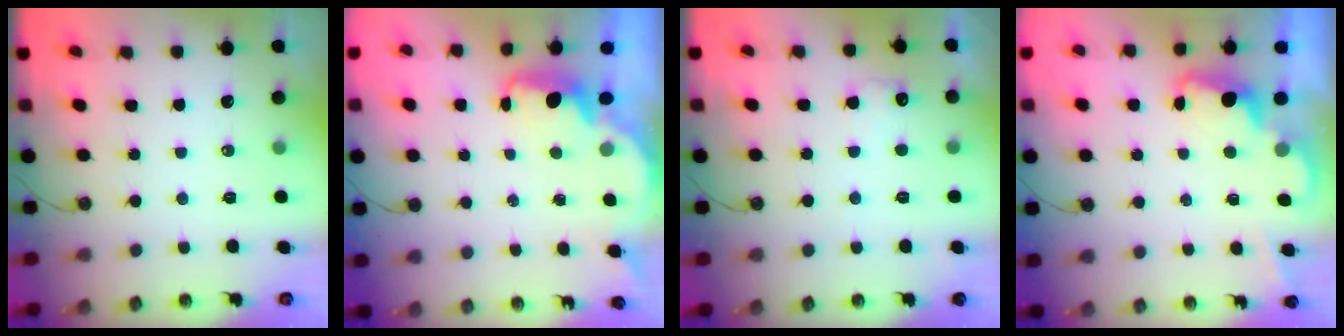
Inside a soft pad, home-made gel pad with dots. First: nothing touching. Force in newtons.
{"total": 2.2, "press": 2.1, "slide": 0.6}
{"total": 6.5, "press": 6.4, "slide": 1.4}
{"total": 2.3, "press": 2.2, "slide": 0.6}